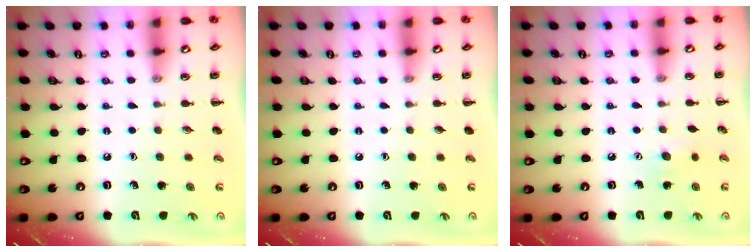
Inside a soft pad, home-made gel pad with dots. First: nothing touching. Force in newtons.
{"total": 0.0}
{"total": 4.4, "press": 4.3, "slide": 0.9}